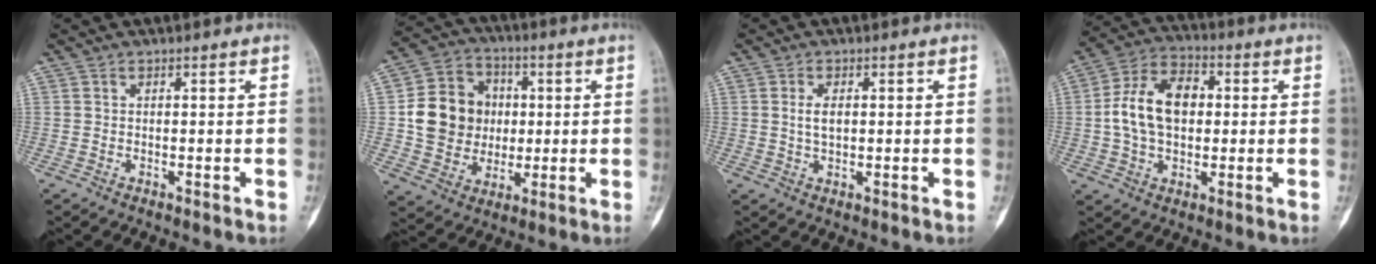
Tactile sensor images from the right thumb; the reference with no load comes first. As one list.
[{"total": 14.1, "force": [0.8, 12.6, 6.4], "torque": [-0.083, 0.018, 0.021]}, {"total": 2.7, "force": [0.5, 1.3, 2.3], "torque": [-0.045, -0.002, 0.008]}, {"total": 13.1, "force": [0.9, 8.6, 9.8], "torque": [-0.170, 0.027, 0.011]}]